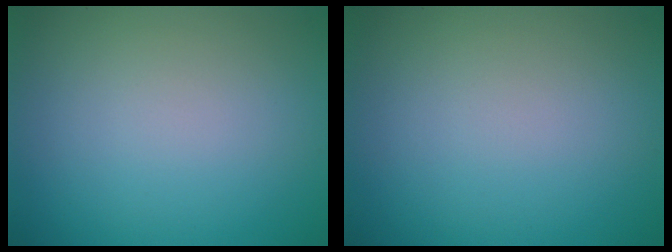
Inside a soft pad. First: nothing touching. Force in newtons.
{"total": 0.0}